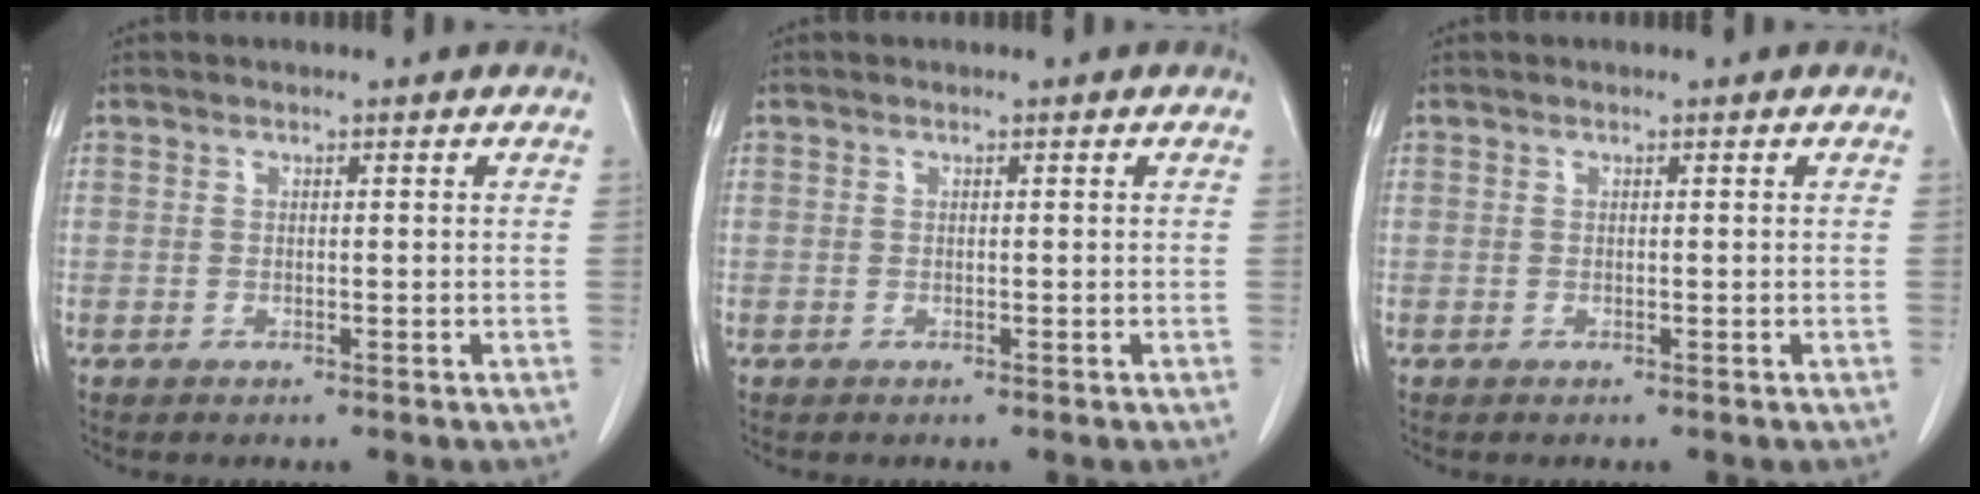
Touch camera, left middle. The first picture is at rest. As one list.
[{"total": 0.0}, {"total": 0.0}]